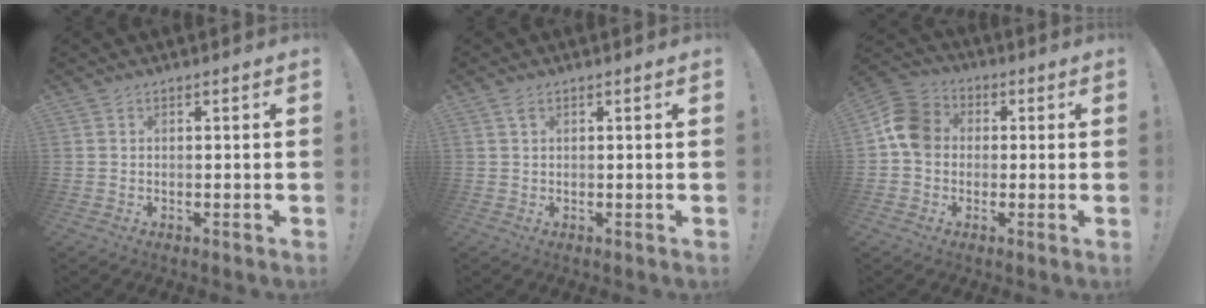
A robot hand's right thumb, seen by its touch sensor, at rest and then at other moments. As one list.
[{"total": 1.6, "force": [0.9, 0.7, 1.2], "torque": [-0.021, 0.000, 0.015]}, {"total": 10.2, "force": [0.3, 8.6, 5.5], "torque": [-0.079, 0.021, 0.013]}]